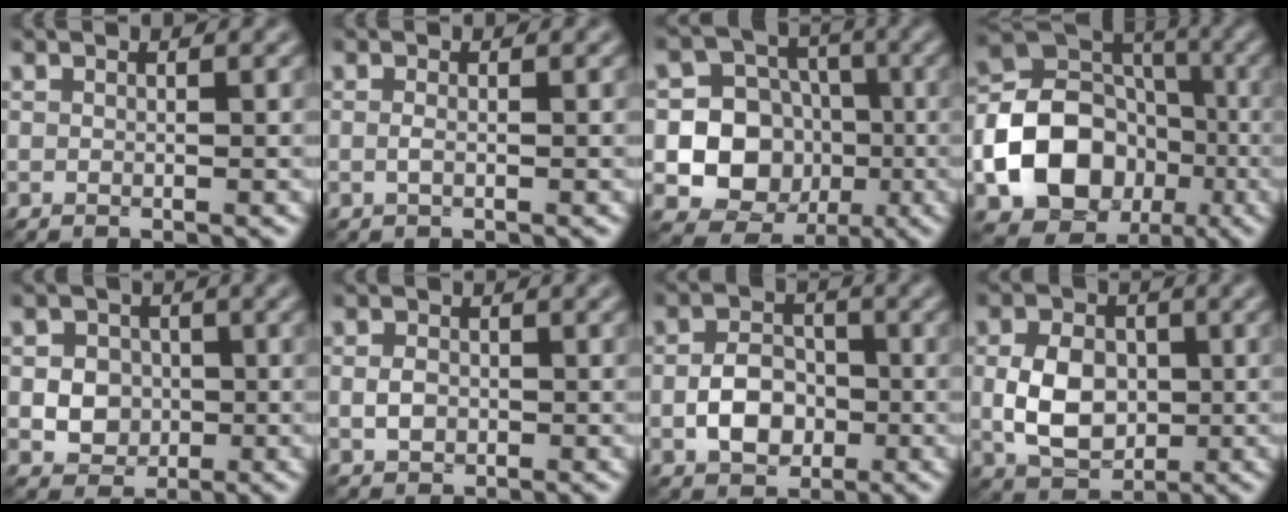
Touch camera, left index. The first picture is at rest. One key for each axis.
{"total": 0.6, "fx": -0.2, "fy": 0.2, "fz": 0.6, "tx": -0.020, "ty": -0.001, "tz": -0.006}
{"total": 10.3, "fx": -2.0, "fy": 9.4, "fz": 3.5, "tx": -0.057, "ty": 0.008, "tz": -0.055}
{"total": 12.6, "fx": -3.7, "fy": 10.1, "fz": 6.6, "tx": -0.117, "ty": -0.019, "tz": -0.079}
{"total": 3.9, "fx": -0.4, "fy": 3.4, "fz": 2.0, "tx": -0.021, "ty": 0.009, "tz": -0.024}
{"total": 1.7, "fx": -0.4, "fy": 1.3, "fz": 1.0, "tx": -0.024, "ty": -0.001, "tz": -0.012}
{"total": 4.4, "fx": -1.3, "fy": 3.1, "fz": 2.8, "tx": -0.048, "ty": 0.003, "tz": -0.025}
{"total": 5.8, "fx": -0.4, "fy": 4.1, "fz": 4.0, "tx": -0.084, "ty": -0.003, "tz": -0.008}